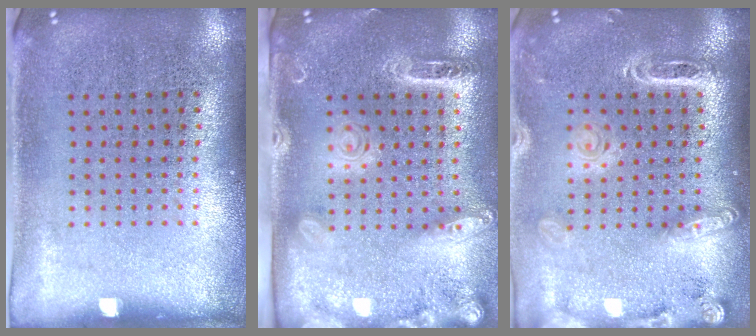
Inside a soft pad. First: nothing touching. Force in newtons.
{"total": 2.5, "press": 2.0, "slide": 1.6}
{"total": 1.9, "press": 1.8, "slide": 0.7}